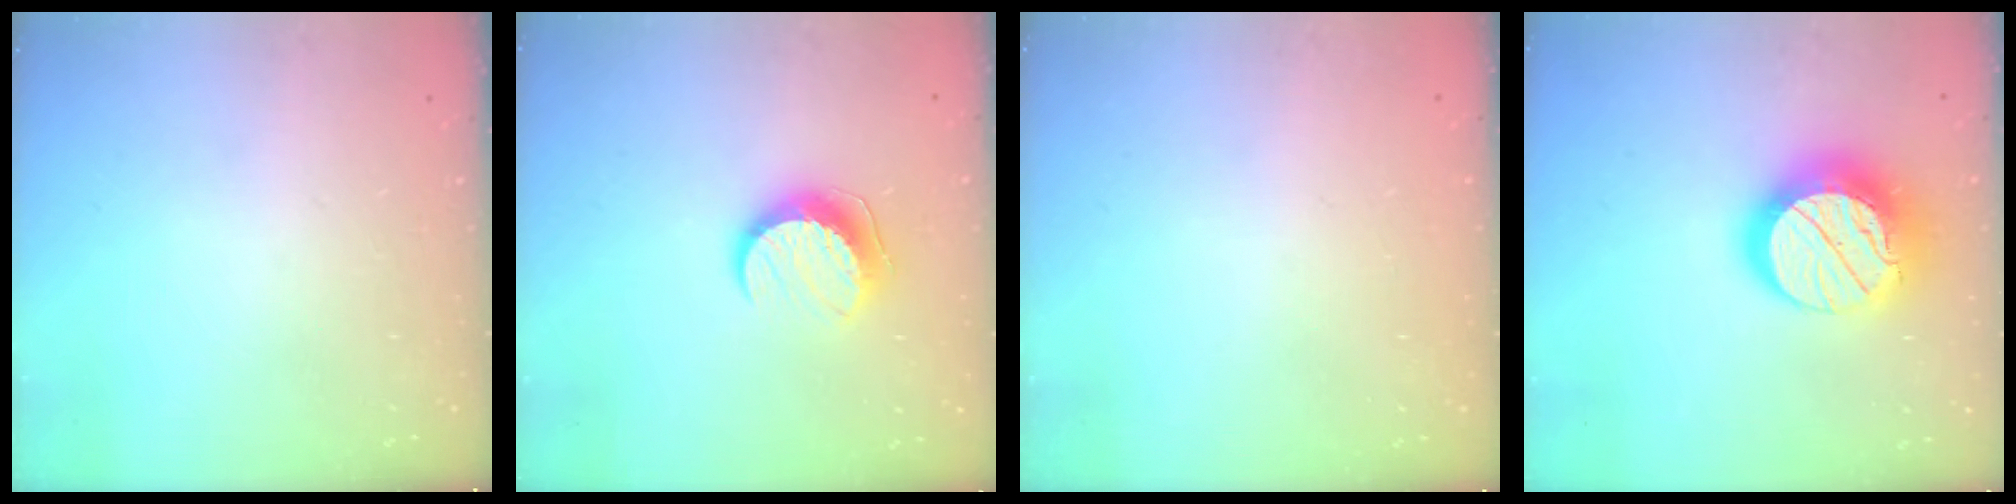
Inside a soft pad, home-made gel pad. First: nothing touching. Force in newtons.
{"total": 9.7, "press": 9.7, "slide": 0.5}
{"total": 0.6, "press": 0.6, "slide": 0.0}
{"total": 20.8, "press": 20.7, "slide": 1.7}